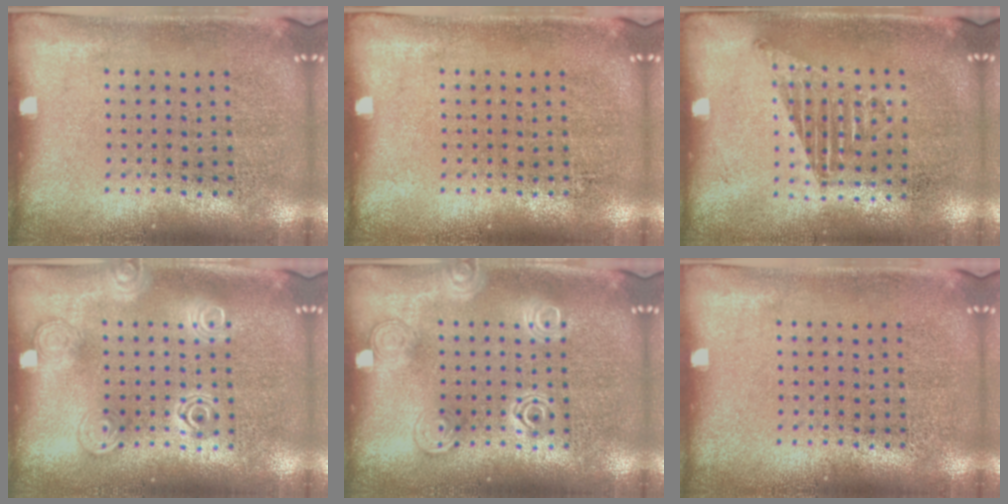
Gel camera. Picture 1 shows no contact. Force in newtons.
{"total": 0.0}
{"total": 1.2, "press": 1.0, "slide": 0.7}
{"total": 1.3, "press": 1.3, "slide": 0.2}
{"total": 2.3, "press": 2.2, "slide": 0.3}
{"total": 0.0}